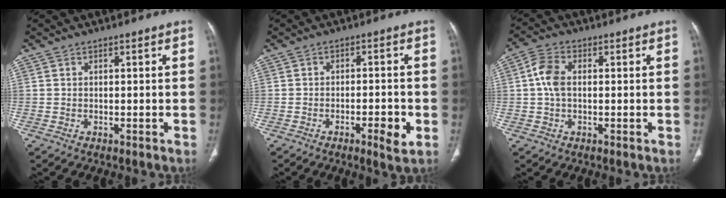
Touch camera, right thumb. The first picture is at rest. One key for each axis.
{"total": 7.1, "fx": -3.0, "fy": 2.1, "fz": 6.1, "tx": -0.087, "ty": 0.017, "tz": -0.041}
{"total": 5.4, "fx": 0.4, "fy": 3.2, "fz": 4.2, "tx": -0.096, "ty": 0.013, "tz": 0.003}